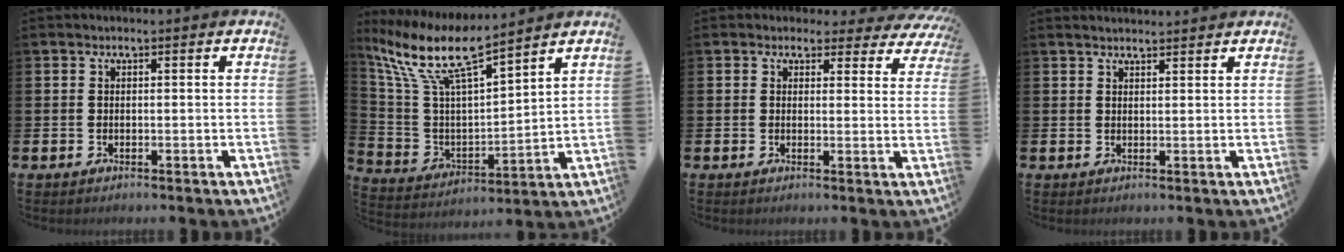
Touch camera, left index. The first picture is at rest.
{"total": 10.5, "force": [8.6, 1.9, 5.8], "torque": [-0.152, -0.046, 0.145]}
{"total": 2.6, "force": [2.1, 1.5, 0.2], "torque": [0.001, -0.016, 0.030]}
{"total": 1.8, "force": [1.8, 0.2, 0.1], "torque": [-0.002, -0.004, 0.033]}